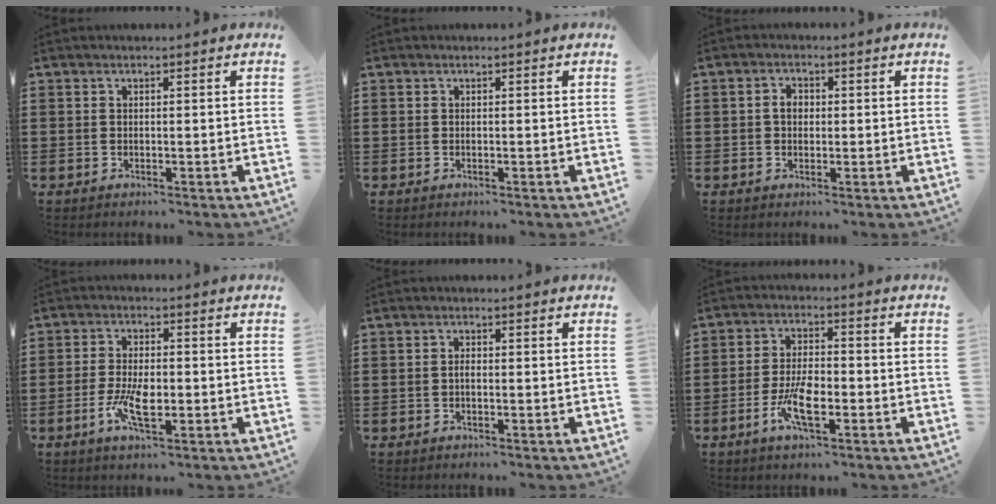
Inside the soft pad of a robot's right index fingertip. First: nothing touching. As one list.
[{"total": 0.0}, {"total": 2.3, "force": [0.0, 1.6, 1.7], "torque": [-0.034, 0.007, -0.001]}, {"total": 6.1, "force": [-1.6, 2.4, 5.4], "torque": [-0.111, -0.001, -0.031]}, {"total": 1.1, "force": [-0.3, 0.4, 0.9], "torque": [-0.019, -0.002, -0.004]}, {"total": 6.8, "force": [-2.7, 2.5, 5.7], "torque": [-0.126, -0.008, -0.053]}]